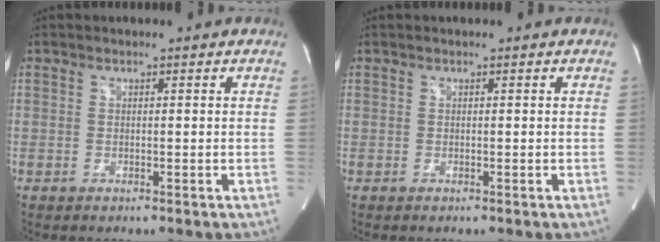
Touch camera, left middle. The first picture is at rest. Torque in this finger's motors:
{"motor_torque": [0.11, -0.06, -0.07, -0.01]}